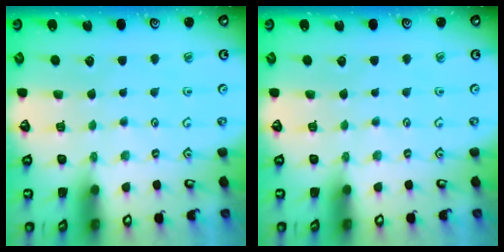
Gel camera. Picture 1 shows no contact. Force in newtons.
{"total": 0.0}